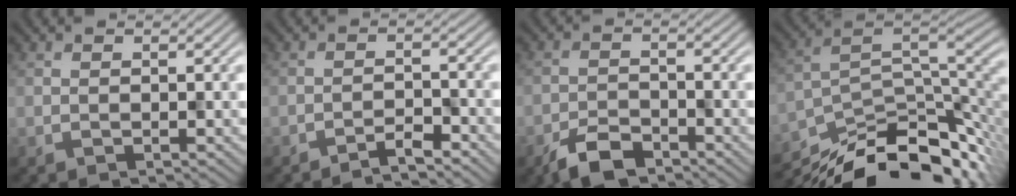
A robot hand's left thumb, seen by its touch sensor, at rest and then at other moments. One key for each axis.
{"total": 2.7, "fx": -2.4, "fy": 0.3, "fz": 1.3, "tx": -0.021, "ty": 0.006, "tz": -0.044}
{"total": 5.0, "fx": -3.7, "fy": 2.1, "fz": 2.6, "tx": -0.045, "ty": -0.005, "tz": -0.072}
{"total": 13.6, "fx": -9.7, "fy": 5.0, "fz": 8.1, "tx": -0.160, "ty": -0.016, "tz": -0.150}